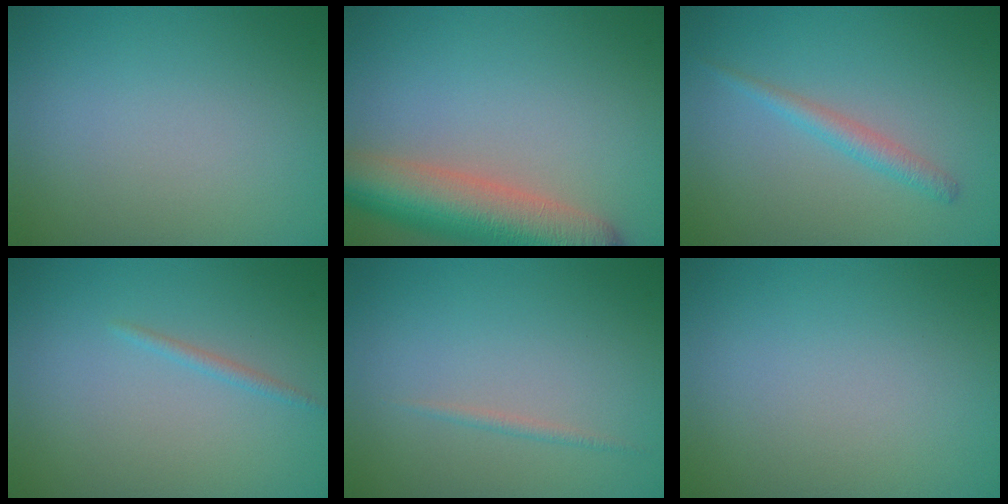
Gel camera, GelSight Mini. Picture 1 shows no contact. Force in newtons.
{"total": 8.3, "press": 8.2, "slide": 0.7}
{"total": 1.7, "press": 1.7, "slide": 0.1}
{"total": 0.8, "press": 0.8, "slide": 0.1}
{"total": 0.6, "press": 0.6, "slide": 0.0}
{"total": 0.0}